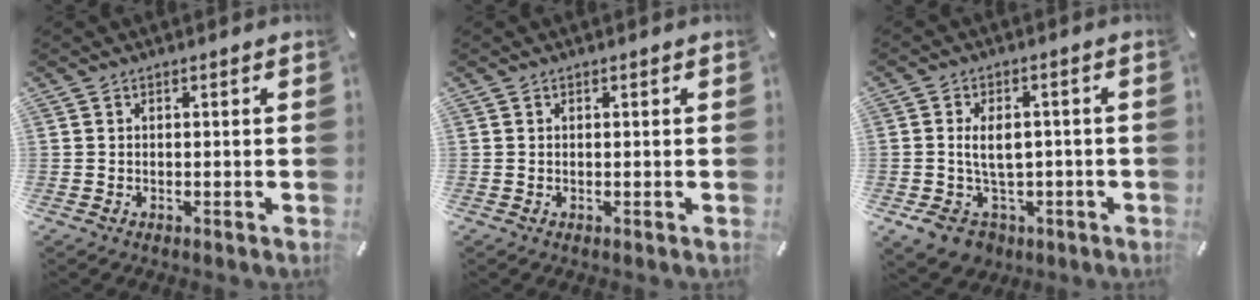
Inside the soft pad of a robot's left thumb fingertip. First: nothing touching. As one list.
[{"total": 0.0}, {"total": 10.2, "force": [-0.9, 7.8, 6.5], "torque": [-0.112, 0.011, -0.012]}]